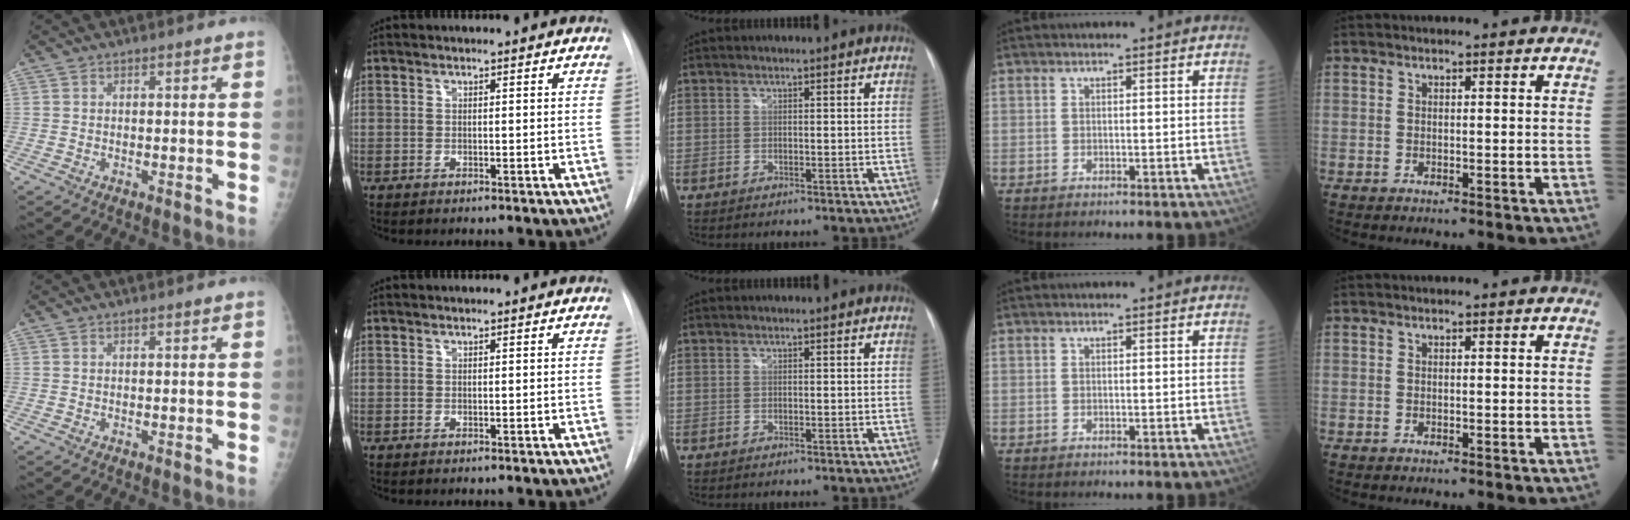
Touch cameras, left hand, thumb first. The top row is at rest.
{}